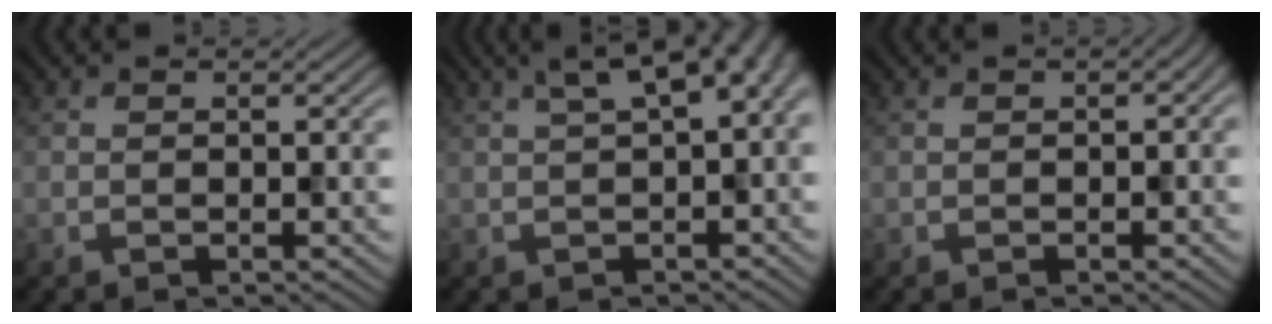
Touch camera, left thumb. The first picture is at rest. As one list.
[{"total": 7.7, "force": [2.0, 2.9, 6.8], "torque": [-0.103, 0.016, 0.041]}, {"total": 1.0, "force": [-0.2, 0.7, 0.7], "torque": [-0.010, -0.002, -0.005]}]